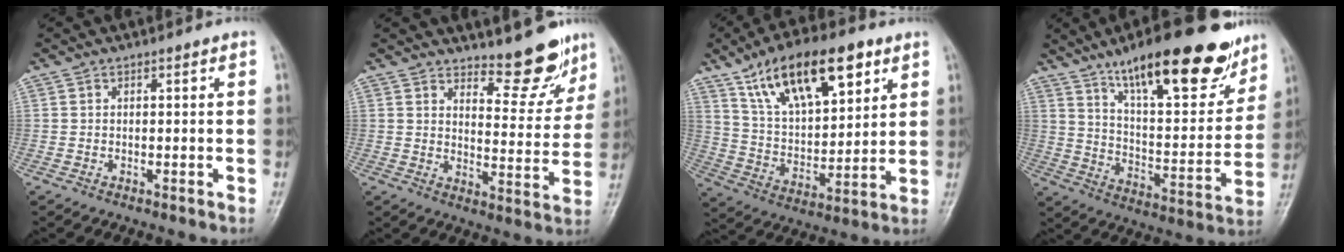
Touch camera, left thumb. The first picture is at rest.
{"total": 10.1, "force": [8.6, 3.2, 4.1], "torque": [-0.026, -0.075, 0.123]}
{"total": 19.9, "force": [10.9, 8.8, 14.1], "torque": [-0.196, -0.033, 0.195]}
{"total": 25.4, "force": [16.6, 7.8, 17.6], "torque": [-0.222, -0.058, 0.262]}